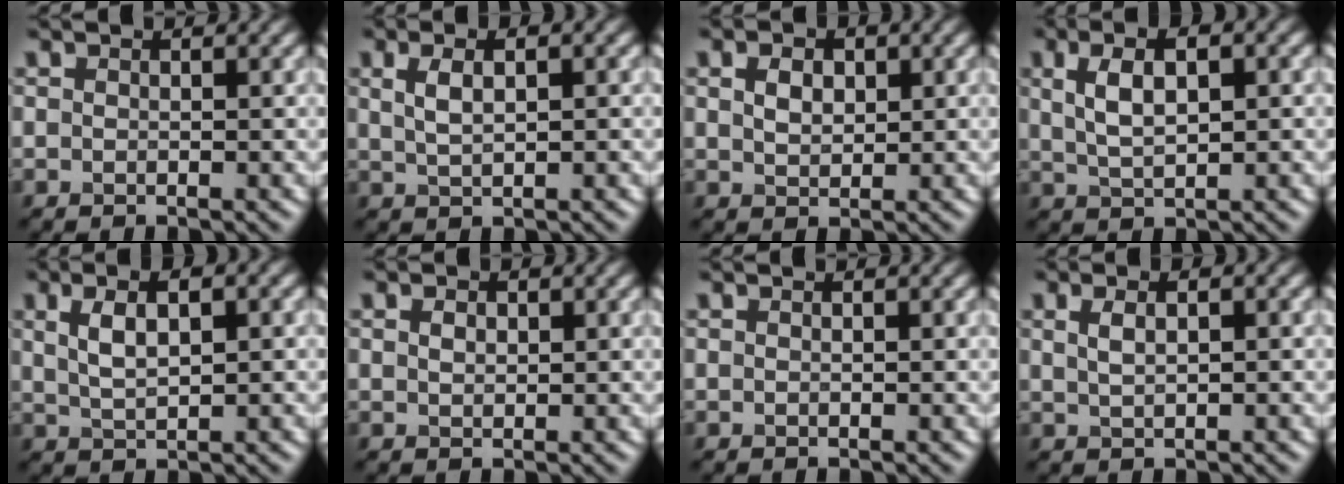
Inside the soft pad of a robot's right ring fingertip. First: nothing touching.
{"total": 2.5, "force": [0.8, 0.9, 2.1], "torque": [-0.042, 0.003, 0.019]}
{"total": 2.2, "force": [0.8, 1.5, 1.4], "torque": [-0.024, -0.002, 0.014]}
{"total": 4.5, "force": [1.3, 1.9, 3.8], "torque": [-0.076, 0.006, 0.025]}
{"total": 3.8, "force": [1.2, 1.5, 3.3], "torque": [-0.067, 0.006, 0.024]}
{"total": 1.1, "force": [0.4, 0.7, 0.7], "torque": [-0.012, 0.001, 0.007]}
{"total": 0.0}
{"total": 1.9, "force": [0.8, 0.8, 1.6], "torque": [-0.022, -0.003, 0.016]}